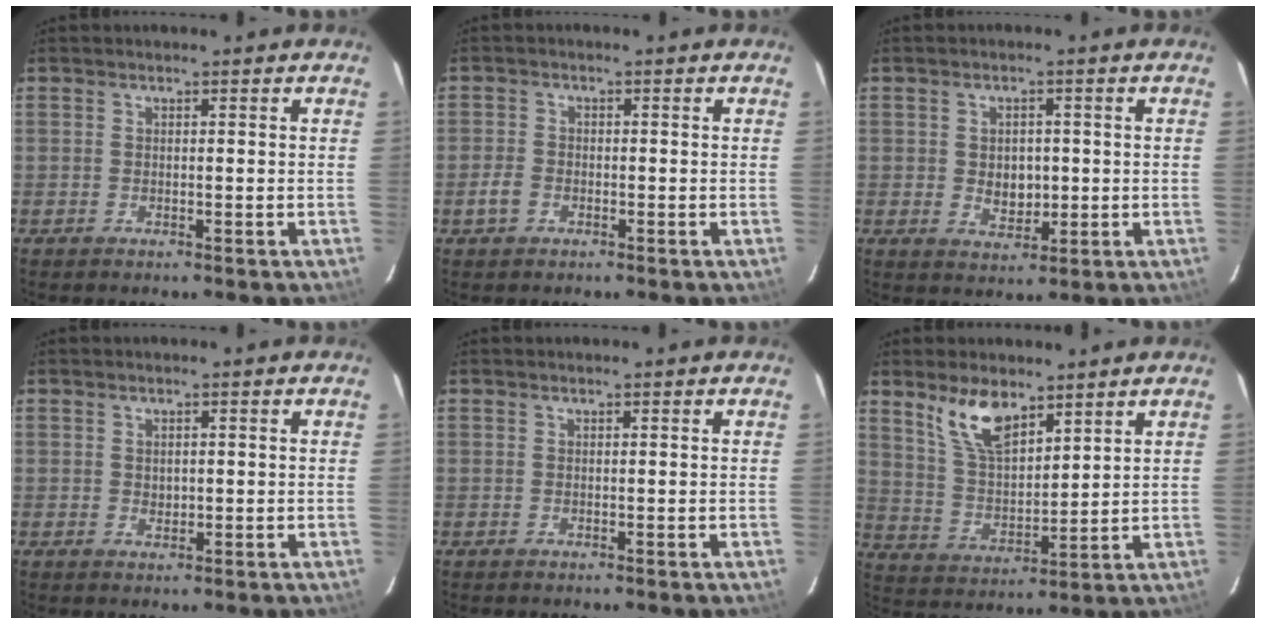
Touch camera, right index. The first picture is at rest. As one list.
[{"total": 2.9, "force": [-1.5, 2.2, 1.3], "torque": [-0.032, 0.004, -0.029]}, {"total": 4.6, "force": [-0.2, 3.6, 2.9], "torque": [-0.047, 0.002, 0.004]}, {"total": 1.2, "force": [0.0, 1.1, 0.6], "torque": [-0.007, 0.003, 0.002]}, {"total": 0.0}, {"total": 9.9, "force": [6.7, 4.1, 6.1], "torque": [-0.114, 0.008, 0.139]}]